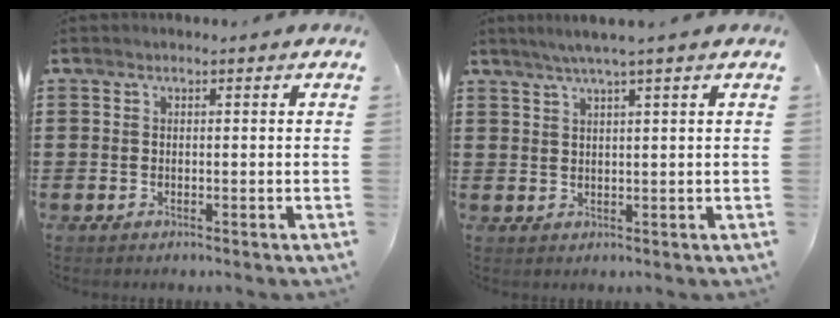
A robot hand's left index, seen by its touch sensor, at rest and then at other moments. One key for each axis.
{"total": 2.7, "fx": 1.9, "fy": -0.5, "fz": 1.9, "tx": -0.038, "ty": 0.000, "tz": 0.033}